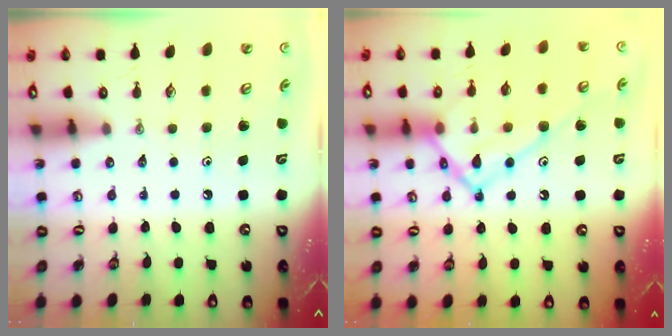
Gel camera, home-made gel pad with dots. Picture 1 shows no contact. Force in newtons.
{"total": 18.0, "press": 17.9, "slide": 1.9}